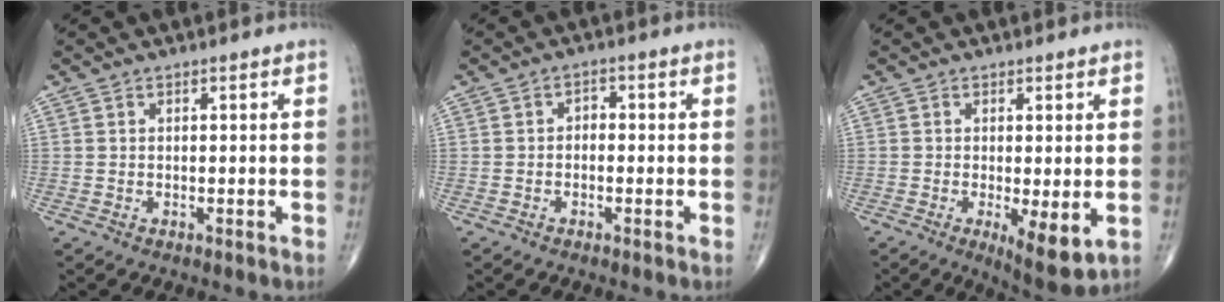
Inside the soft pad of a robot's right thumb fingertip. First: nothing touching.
{"total": 1.9, "force": [-0.5, 1.4, 1.2], "torque": [-0.007, 0.011, -0.015]}
{"total": 7.4, "force": [-1.6, 2.2, 6.9], "torque": [-0.107, -0.024, -0.022]}